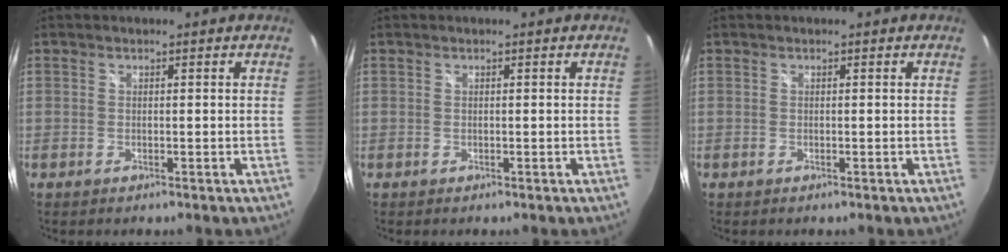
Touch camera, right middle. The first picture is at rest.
{"total": 0.0}
{"total": 0.0}